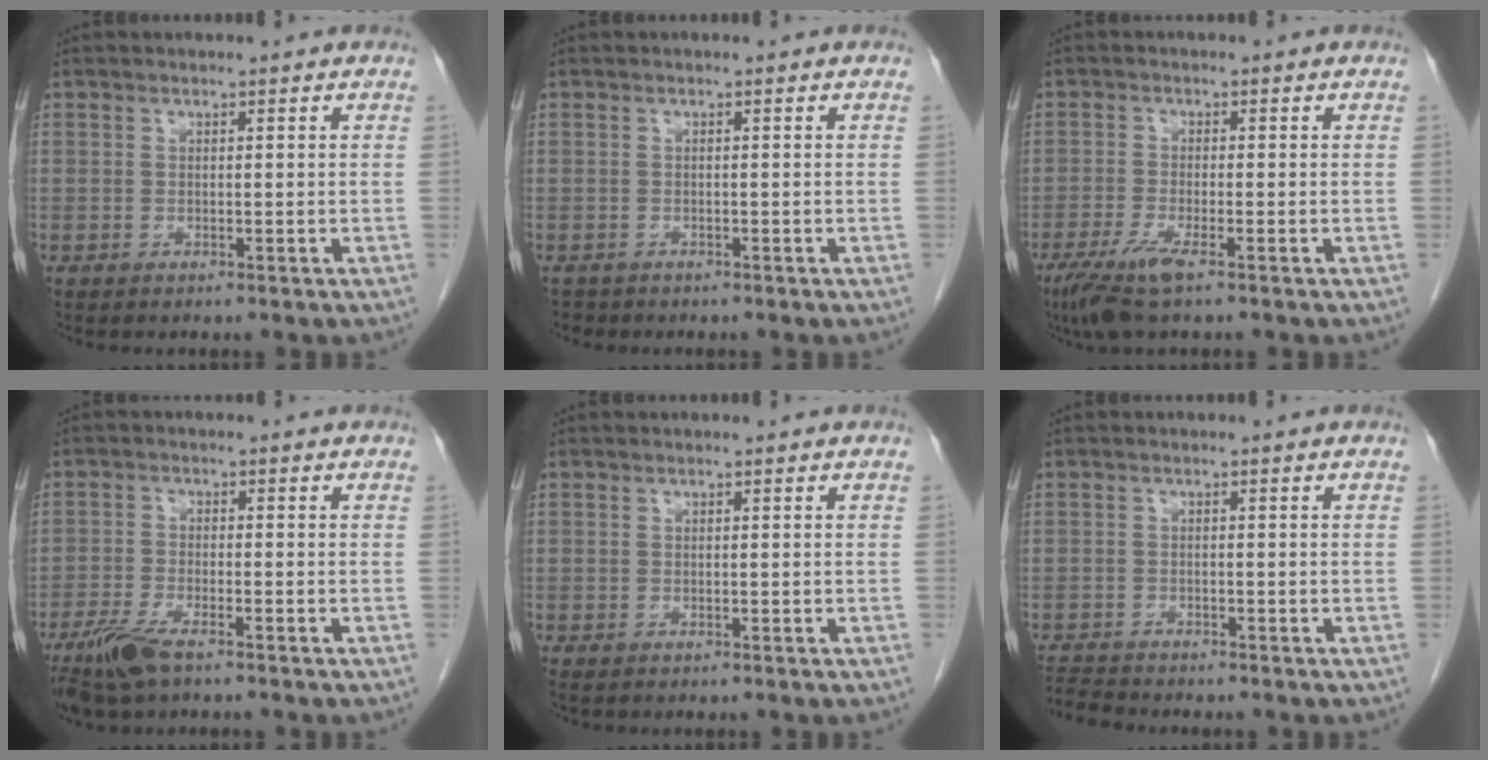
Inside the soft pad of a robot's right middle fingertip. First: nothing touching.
{"total": 1.1, "force": [-1.0, 0.6, -0.1], "torque": [-0.007, -0.001, -0.017]}
{"total": 5.3, "force": [-3.3, 0.4, 4.1], "torque": [-0.087, -0.016, -0.064]}
{"total": 6.2, "force": [-4.4, 1.4, 4.2], "torque": [-0.090, -0.013, -0.080]}
{"total": 0.0}
{"total": 3.3, "force": [-3.3, -0.1, 0.0], "torque": [-0.001, -0.017, -0.061]}